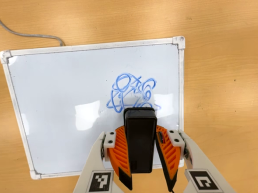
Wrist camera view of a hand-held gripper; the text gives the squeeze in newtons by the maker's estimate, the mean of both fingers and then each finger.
{"total": 10.4, "left": 8.9, "right": 11.8}